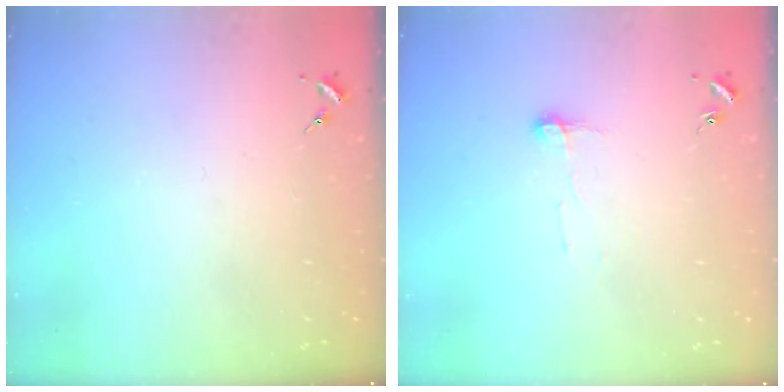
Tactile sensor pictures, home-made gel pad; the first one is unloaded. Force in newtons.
{"total": 5.9, "press": 5.9, "slide": 0.7}